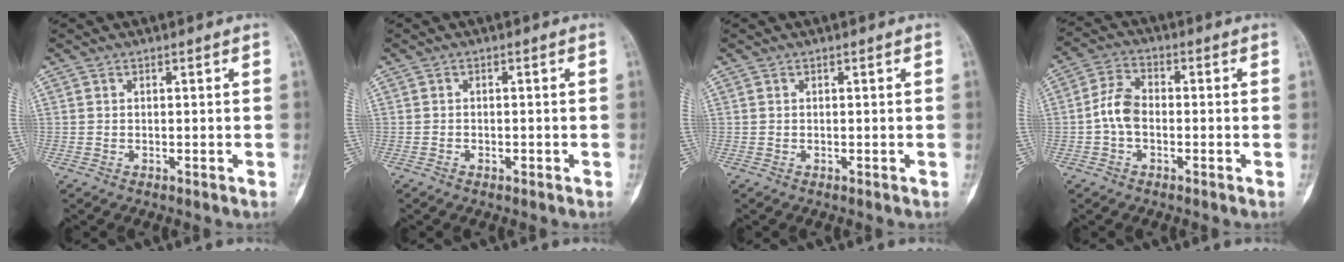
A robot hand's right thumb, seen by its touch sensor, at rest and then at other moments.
{"total": 0.8, "force": [-0.4, 0.5, 0.4], "torque": [-0.009, 0.004, -0.007]}
{"total": 0.0}
{"total": 5.9, "force": [-1.1, 3.7, 4.4], "torque": [-0.083, 0.020, -0.031]}